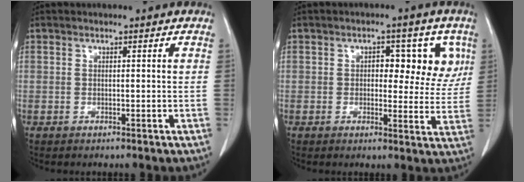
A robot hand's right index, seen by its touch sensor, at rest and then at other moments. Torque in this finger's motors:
{"motor_torque": [0.42, 0.59, 0.20, 0.04]}